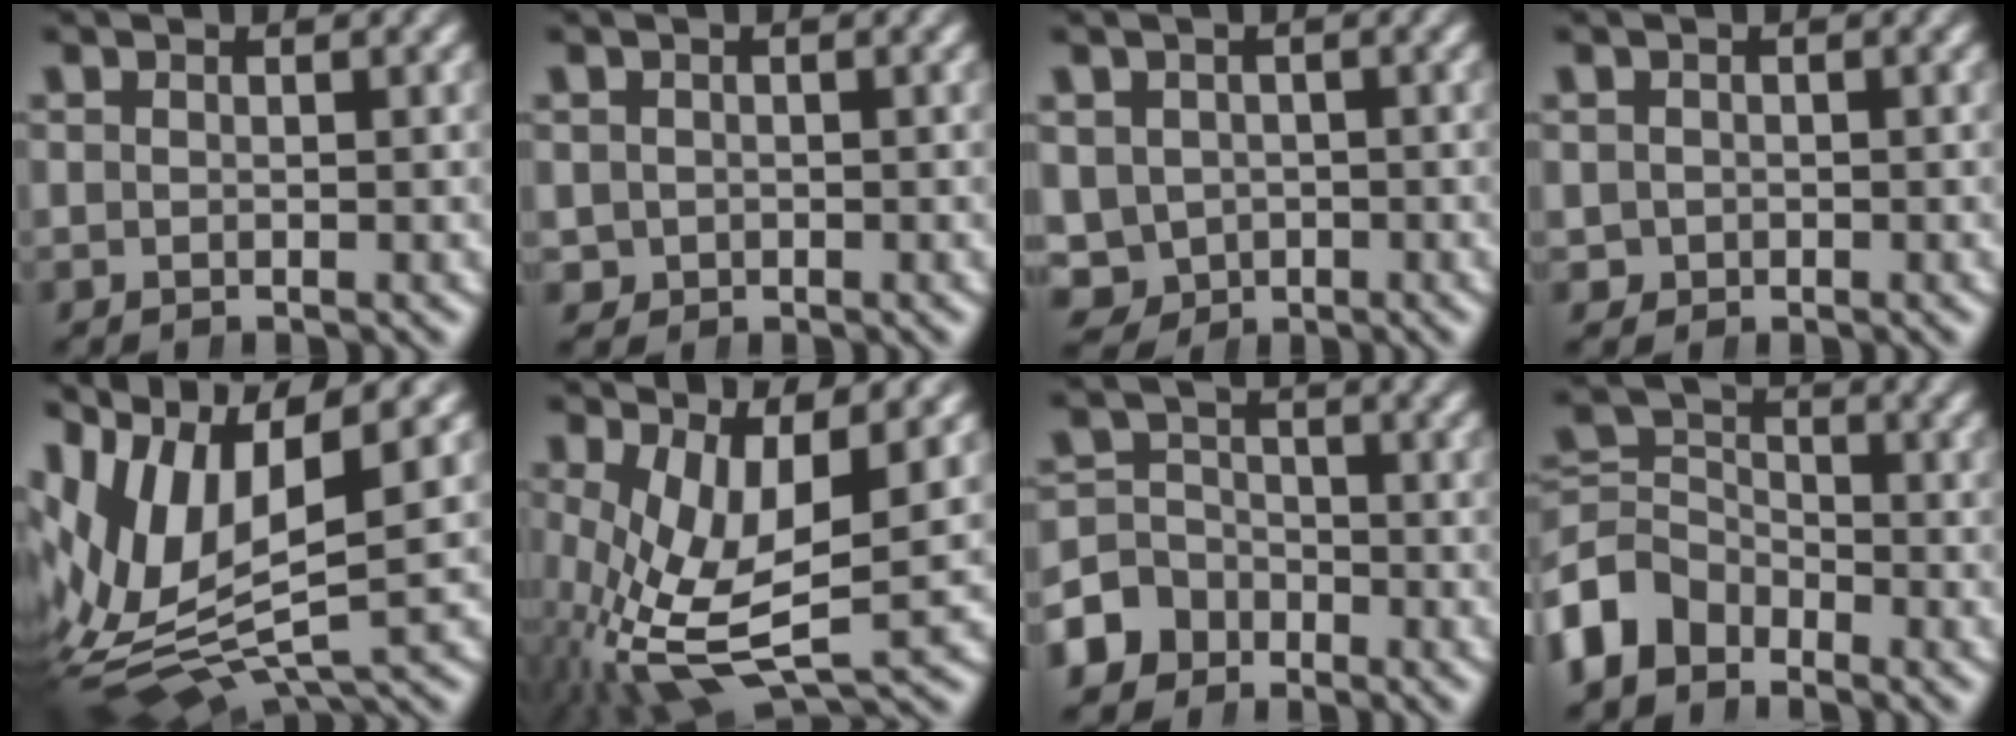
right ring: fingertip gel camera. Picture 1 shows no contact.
{"total": 3.0, "force": [-0.6, 2.8, 0.8], "torque": [-0.027, -0.024, 0.004]}
{"total": 9.8, "force": [-2.9, 8.9, 3.0], "torque": [-0.076, -0.051, -0.032]}
{"total": 2.4, "force": [-0.6, 2.3, 0.5], "torque": [-0.017, -0.019, 0.001]}
{"total": 11.2, "force": [-0.3, 8.2, 7.6], "torque": [-0.177, -0.029, 0.001]}
{"total": 9.2, "force": [-2.5, 4.8, 7.5], "torque": [-0.152, -0.047, -0.014]}
{"total": 5.7, "force": [-3.2, 4.5, 1.2], "torque": [-0.018, -0.020, -0.050]}
{"total": 6.3, "force": [-2.4, 5.4, 2.4], "torque": [-0.058, -0.024, -0.037]}